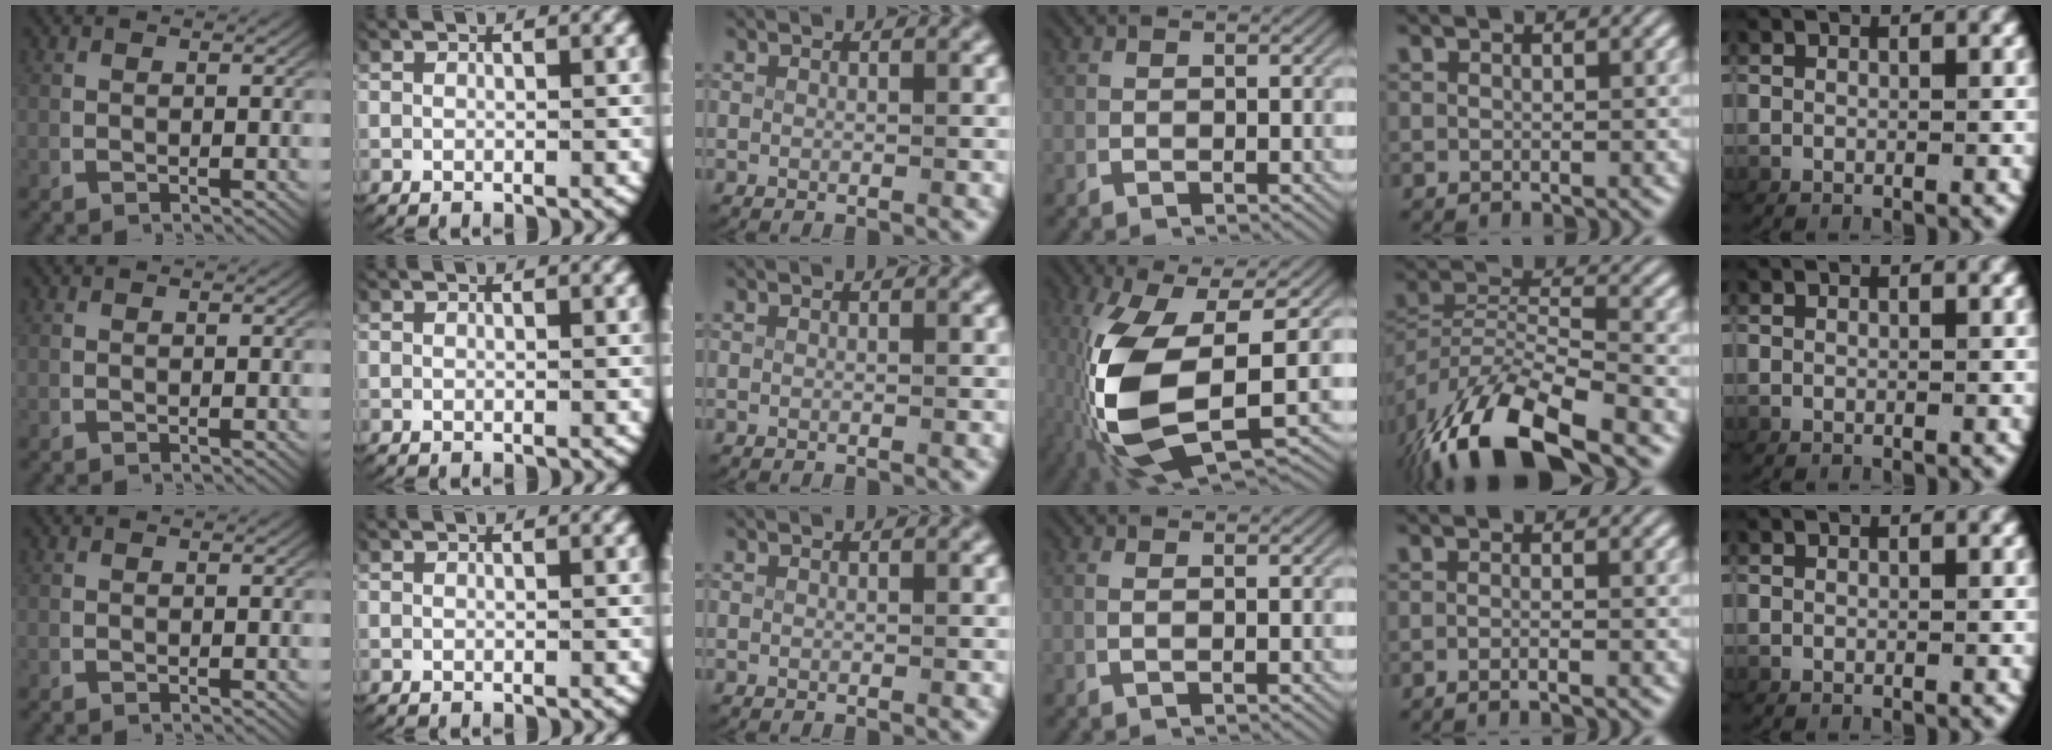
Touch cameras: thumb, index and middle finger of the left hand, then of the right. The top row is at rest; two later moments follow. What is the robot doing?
{"motion": "lift_and_place", "object": "scissors"}